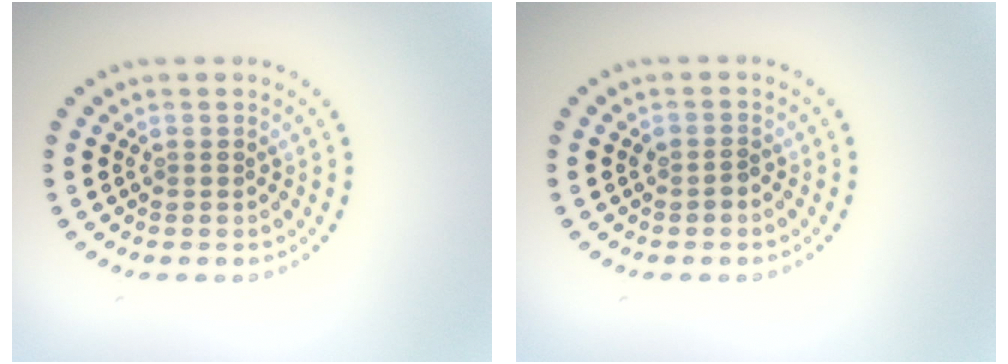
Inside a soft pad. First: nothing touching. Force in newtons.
{"total": 0.7, "press": 0.7, "slide": 0.3}